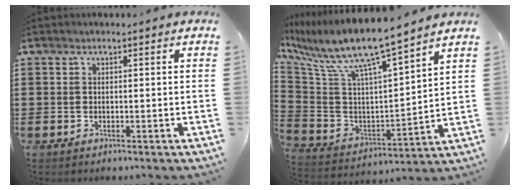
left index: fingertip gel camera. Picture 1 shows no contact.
{"total": 9.6, "force": [7.9, 0.6, 5.5], "torque": [-0.141, -0.062, 0.128]}